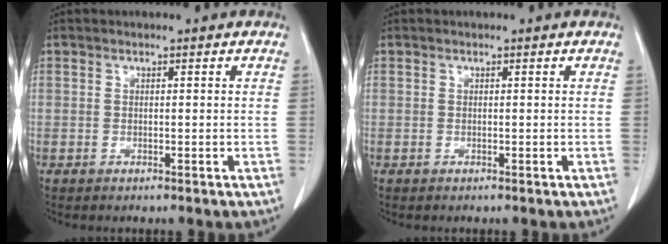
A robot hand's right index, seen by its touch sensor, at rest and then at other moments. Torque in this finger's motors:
{"motor_torque": [0.00, 0.00, 0.00, 0.00]}